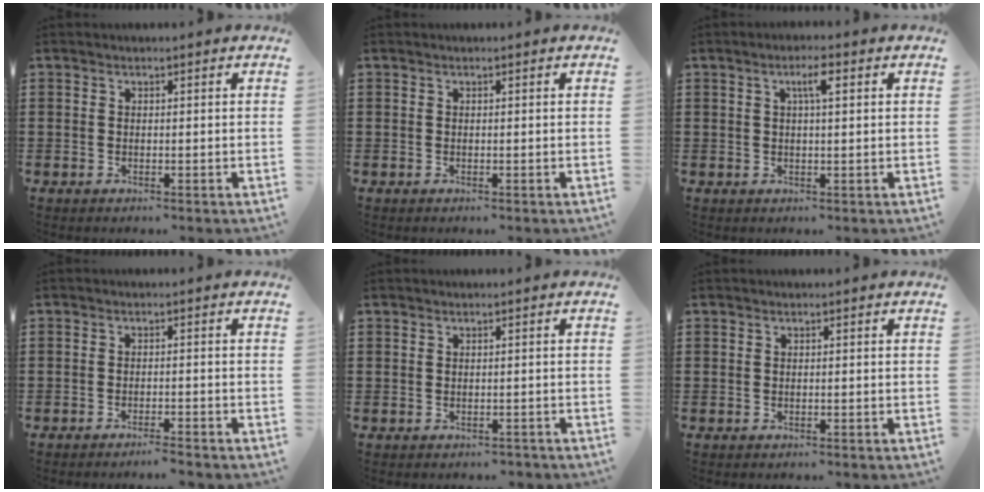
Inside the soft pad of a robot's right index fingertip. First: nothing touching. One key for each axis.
{"total": 0.0}
{"total": 3.2, "fx": 1.1, "fy": 0.6, "fz": 3.0, "tx": -0.061, "ty": 0.008, "tz": 0.015}
{"total": 1.7, "fx": -1.6, "fy": -0.4, "fz": 0.6, "tx": -0.013, "ty": -0.003, "tz": -0.029}
{"total": 0.6, "fx": -0.4, "fy": 0.5, "fz": 0.0, "tx": -0.002, "ty": 0.003, "tz": -0.009}
{"total": 0.0}